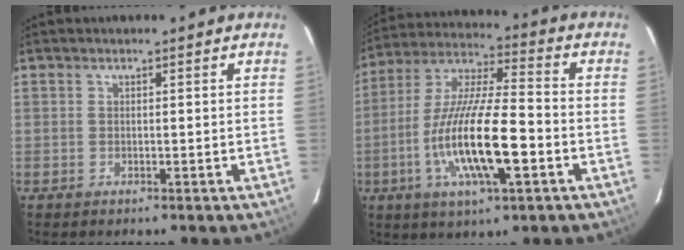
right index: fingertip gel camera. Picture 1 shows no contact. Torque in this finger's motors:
{"motor_torque": [0.80, -0.38, 1.05, 0.21]}